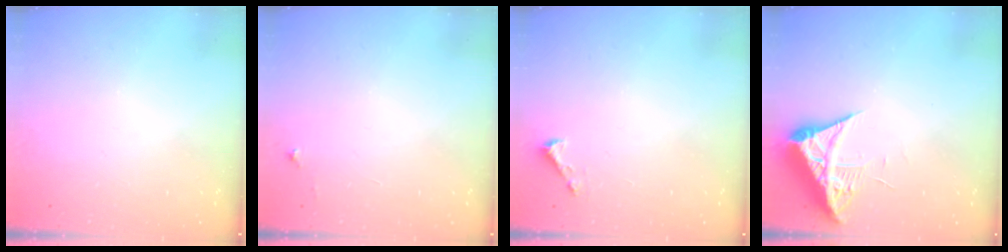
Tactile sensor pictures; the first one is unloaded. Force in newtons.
{"total": 3.9, "press": 3.9, "slide": 0.4}
{"total": 1.6, "press": 1.6, "slide": 0.1}
{"total": 7.2, "press": 7.2, "slide": 0.8}